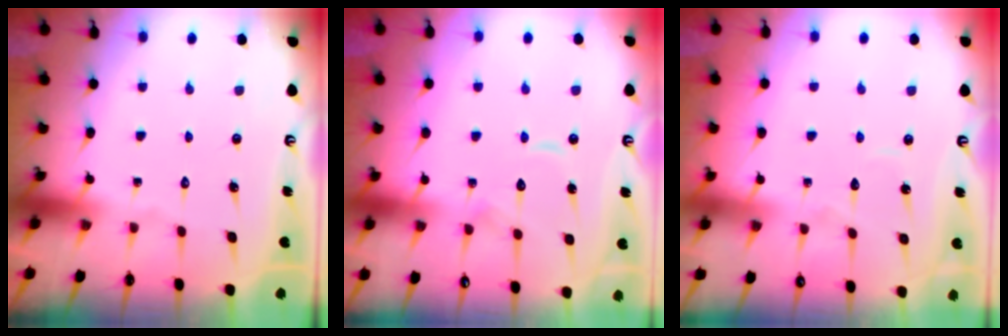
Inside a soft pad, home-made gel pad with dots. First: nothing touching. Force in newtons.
{"total": 8.3, "press": 8.3, "slide": 0.6}
{"total": 2.8, "press": 2.8, "slide": 0.3}